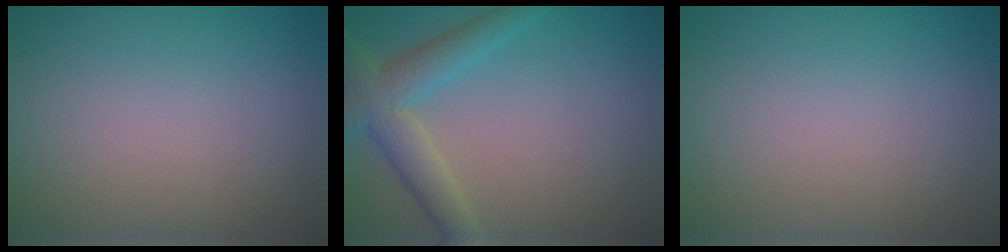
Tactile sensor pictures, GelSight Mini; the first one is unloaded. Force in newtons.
{"total": 4.2, "press": 4.2, "slide": 0.2}
{"total": 0.0}